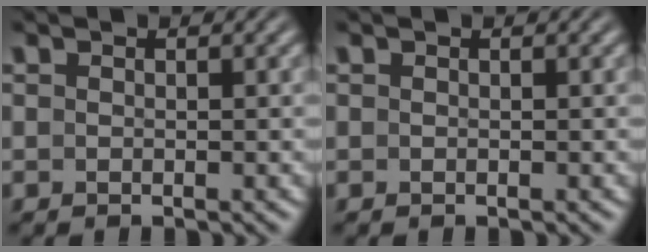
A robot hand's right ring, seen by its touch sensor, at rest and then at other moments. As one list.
[{"total": 0.0}]